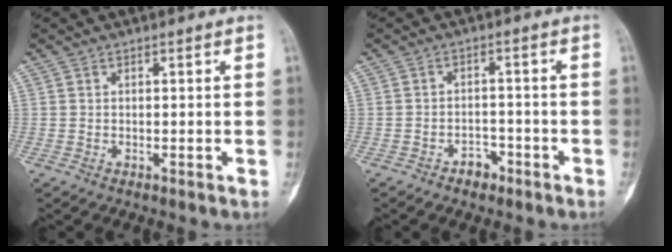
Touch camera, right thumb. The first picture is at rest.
{"total": 3.1, "force": [-2.1, 2.0, 1.2], "torque": [-0.008, 0.020, -0.029]}